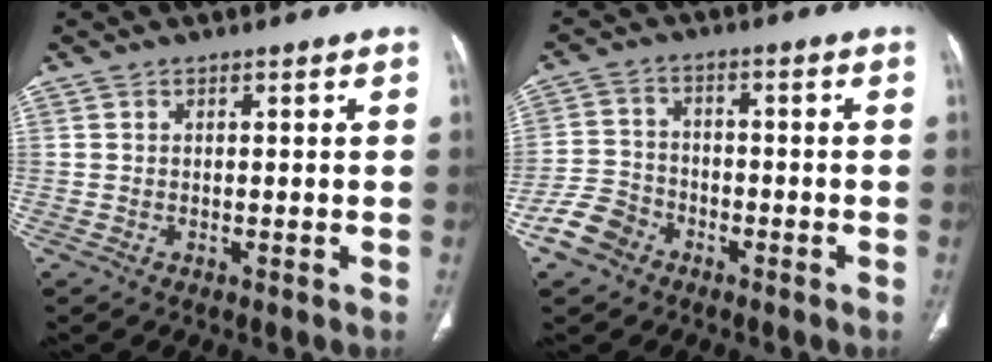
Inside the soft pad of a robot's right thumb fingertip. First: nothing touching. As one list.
[{"total": 6.8, "force": [-4.1, 5.1, 2.1], "torque": [-0.031, 0.024, -0.080]}]